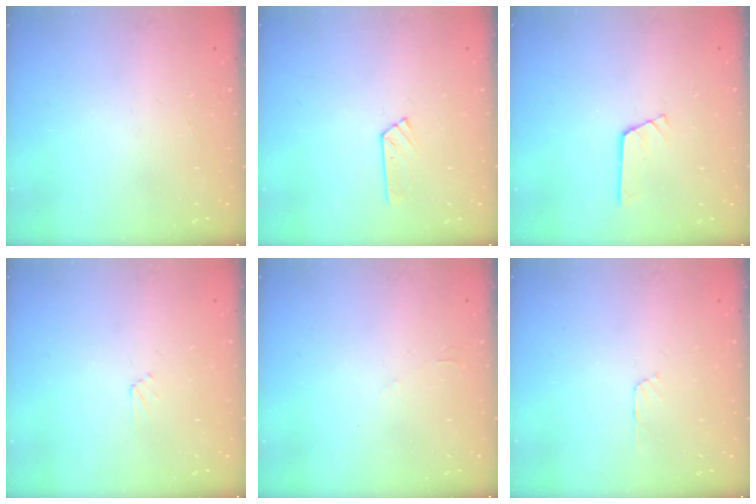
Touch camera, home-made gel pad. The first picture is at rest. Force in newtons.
{"total": 5.3, "press": 5.2, "slide": 0.5}
{"total": 3.0, "press": 2.9, "slide": 0.4}
{"total": 2.7, "press": 2.6, "slide": 0.4}
{"total": 2.3, "press": 2.3, "slide": 0.4}
{"total": 3.0, "press": 2.9, "slide": 0.4}